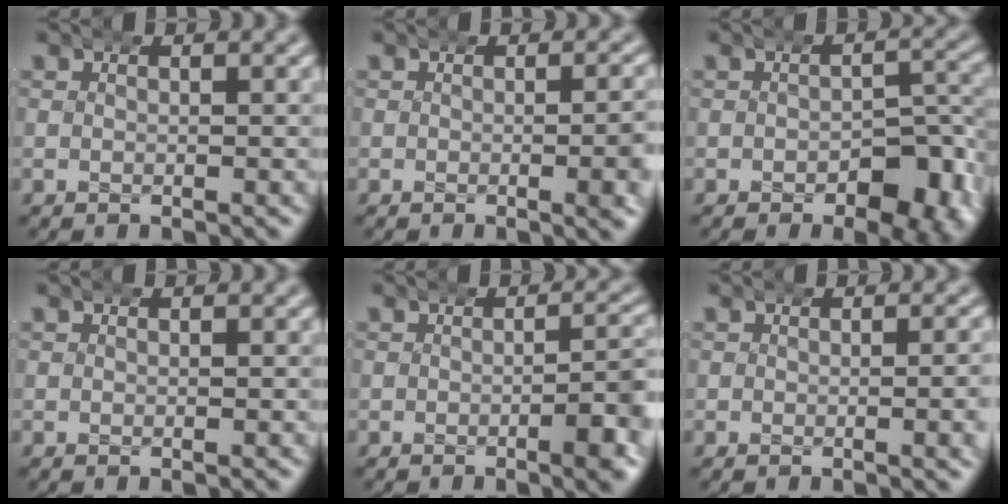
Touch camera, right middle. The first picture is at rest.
{"total": 2.4, "force": [0.0, 0.5, 2.3], "torque": [-0.027, 0.005, -0.003]}
{"total": 5.8, "force": [-2.3, 3.3, 4.1], "torque": [-0.051, -0.009, -0.027]}
{"total": 0.0}
{"total": 4.1, "force": [-0.9, 1.3, 3.8], "torque": [-0.047, 0.002, -0.014]}
{"total": 1.4, "force": [0.0, 0.2, 1.4], "torque": [-0.014, 0.008, -0.003]}